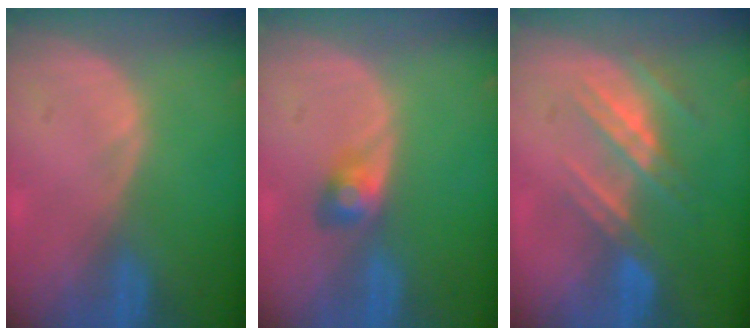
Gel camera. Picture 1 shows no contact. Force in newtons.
{"total": 2.7, "press": 2.7, "slide": 0.3}
{"total": 7.5, "press": 6.6, "slide": 3.4}